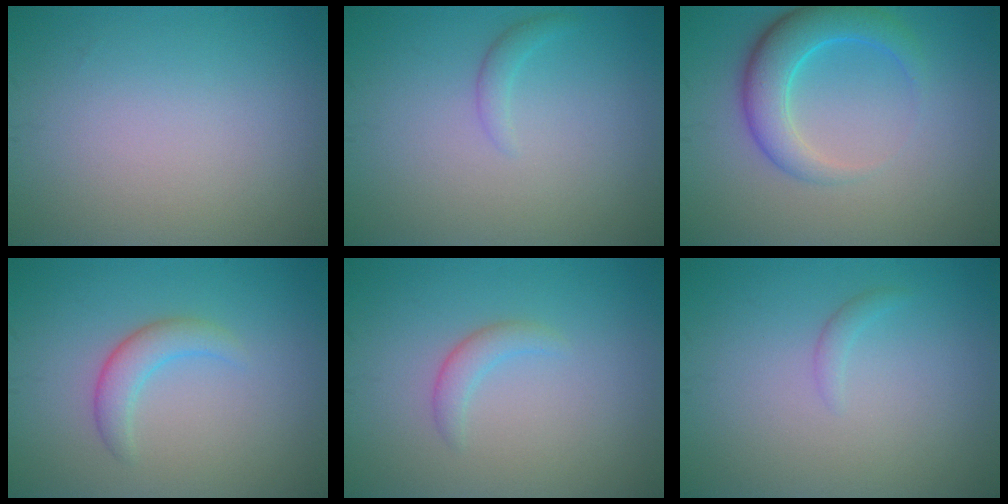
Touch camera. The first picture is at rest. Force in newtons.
{"total": 1.1, "press": 1.1, "slide": 0.1}
{"total": 4.7, "press": 4.7, "slide": 0.4}
{"total": 2.4, "press": 2.4, "slide": 0.1}
{"total": 1.5, "press": 1.5, "slide": 0.1}
{"total": 0.8, "press": 0.8, "slide": 0.0}